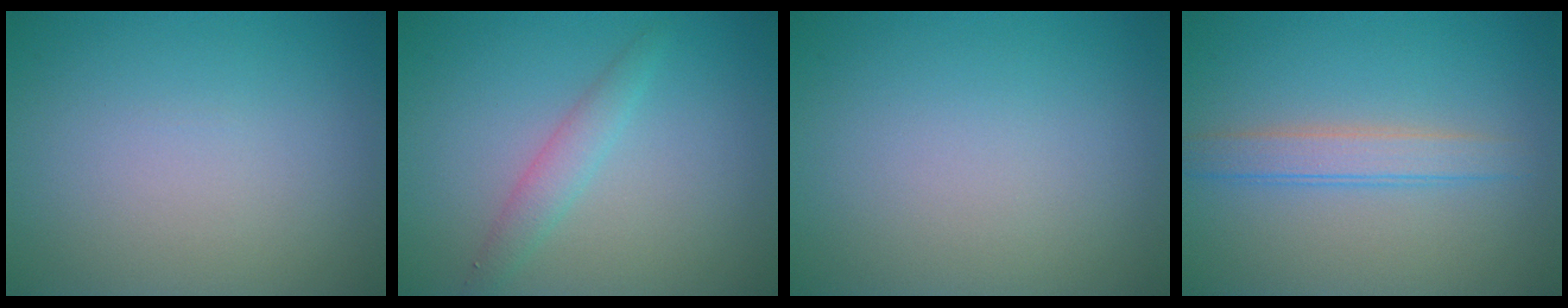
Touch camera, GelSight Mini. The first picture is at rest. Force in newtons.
{"total": 1.9, "press": 1.9, "slide": 0.1}
{"total": 0.0}
{"total": 2.5, "press": 2.5, "slide": 0.2}